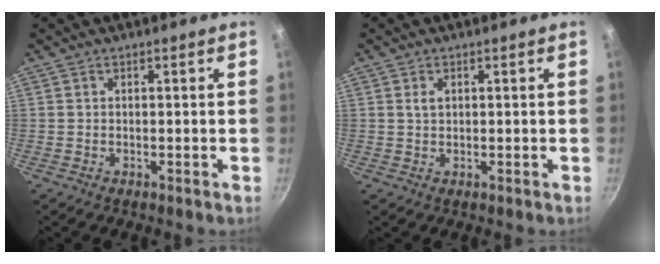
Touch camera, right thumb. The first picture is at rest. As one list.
[{"total": 1.6, "force": [0.5, 1.1, 1.1], "torque": [-0.016, 0.001, 0.010]}]